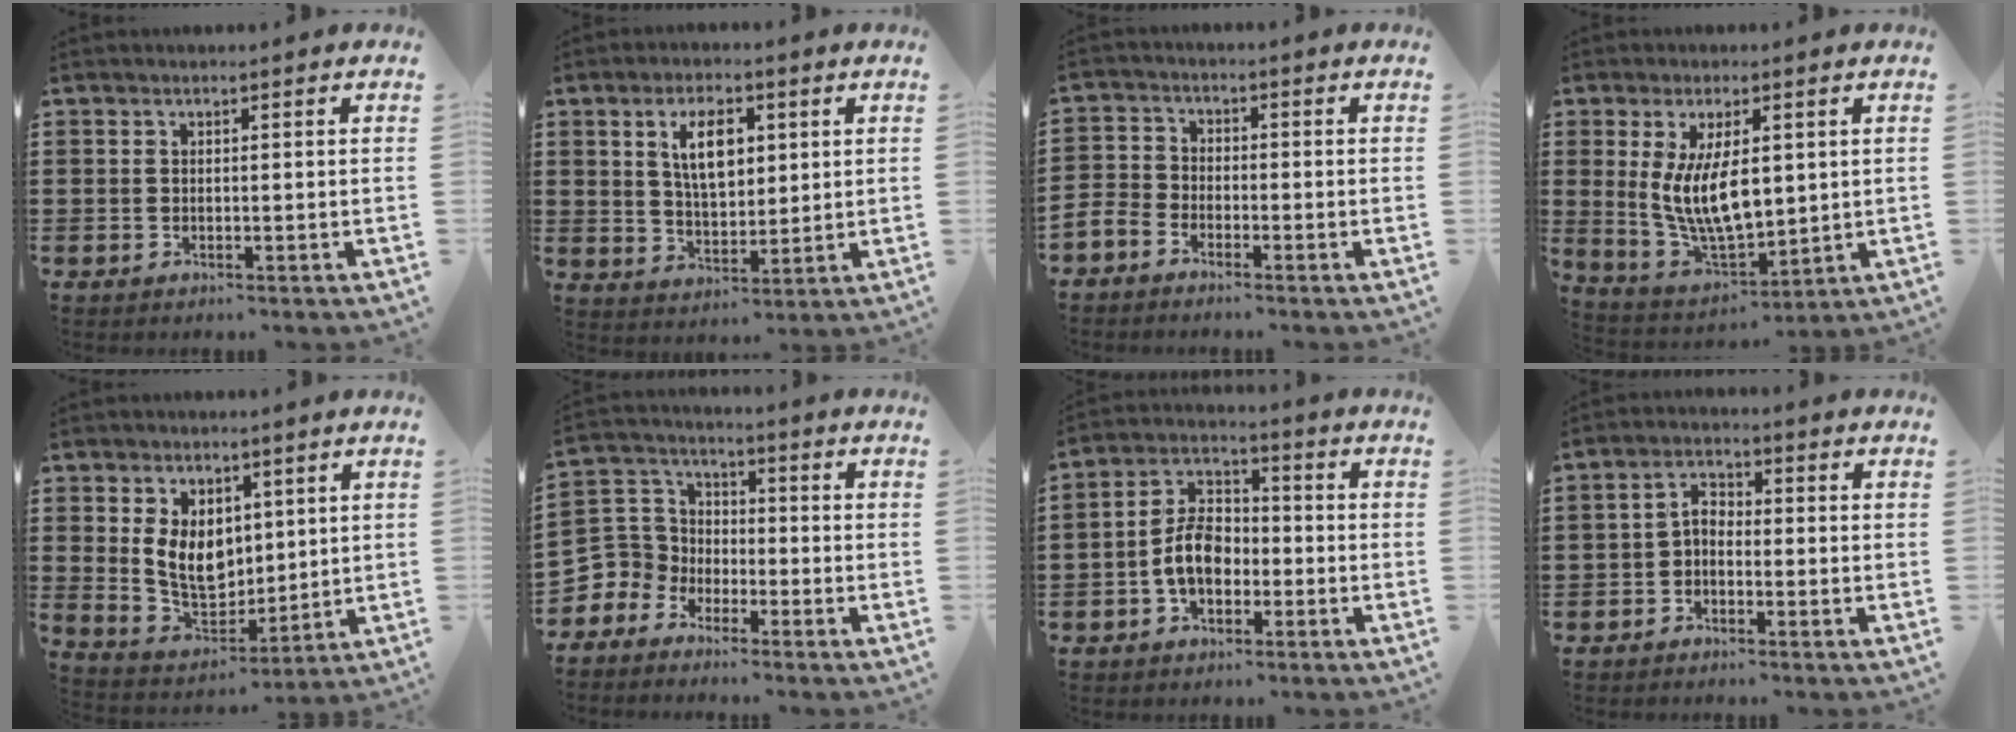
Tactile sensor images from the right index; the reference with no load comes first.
{"total": 7.1, "force": [2.4, 3.7, 5.6], "torque": [-0.097, 0.003, 0.035]}
{"total": 2.7, "force": [-2.5, 1.0, 0.3], "torque": [-0.026, 0.002, -0.057]}
{"total": 9.8, "force": [1.6, 4.4, 8.7], "torque": [-0.177, -0.004, 0.026]}
{"total": 8.0, "force": [2.5, 5.9, 4.8], "torque": [-0.105, 0.000, 0.045]}
{"total": 5.6, "force": [-2.6, 5.0, 0.4], "torque": [-0.061, -0.005, -0.063]}
{"total": 7.0, "force": [-2.0, 4.5, 4.9], "torque": [-0.116, 0.009, -0.044]}
{"total": 2.4, "force": [-1.3, 1.4, 1.5], "torque": [-0.037, 0.007, -0.031]}